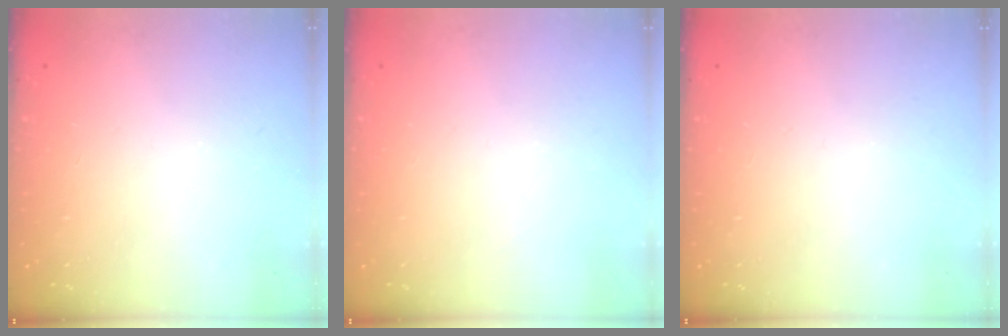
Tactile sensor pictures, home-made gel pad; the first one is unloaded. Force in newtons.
{"total": 0.0}
{"total": 0.0}